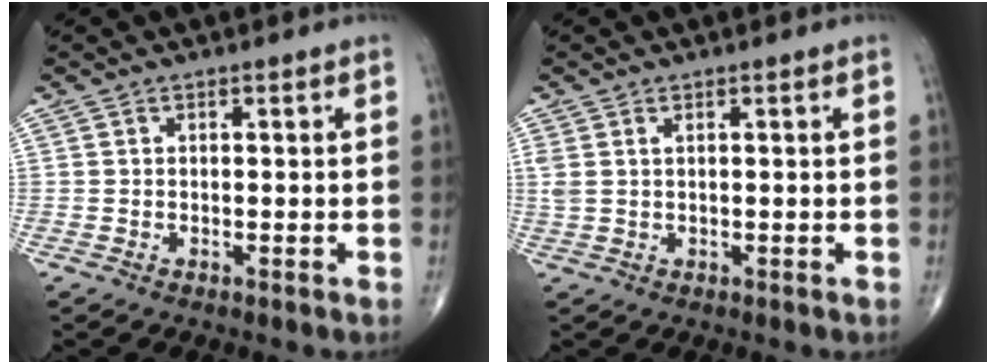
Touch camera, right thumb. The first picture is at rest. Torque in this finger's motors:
{"motor_torque": [0.05, 0.05, 0.30, 0.19, 0.03]}